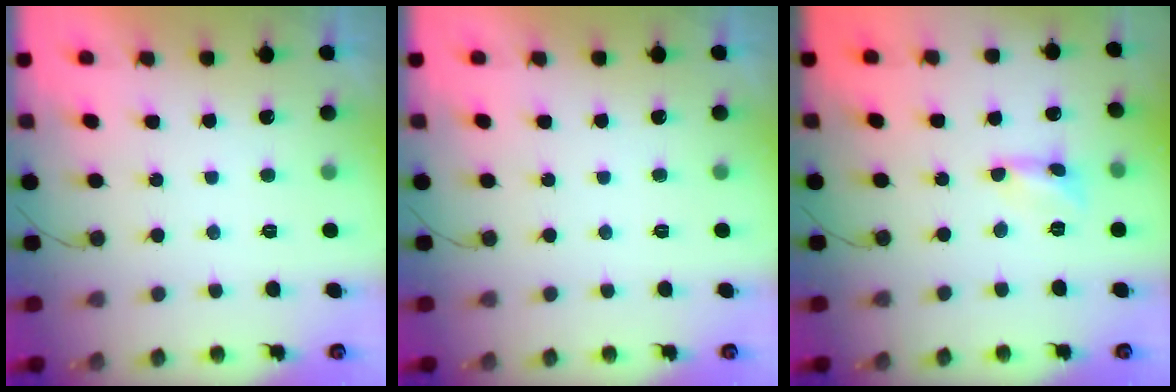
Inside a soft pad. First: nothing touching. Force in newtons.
{"total": 0.0}
{"total": 1.6, "press": 1.6, "slide": 0.1}